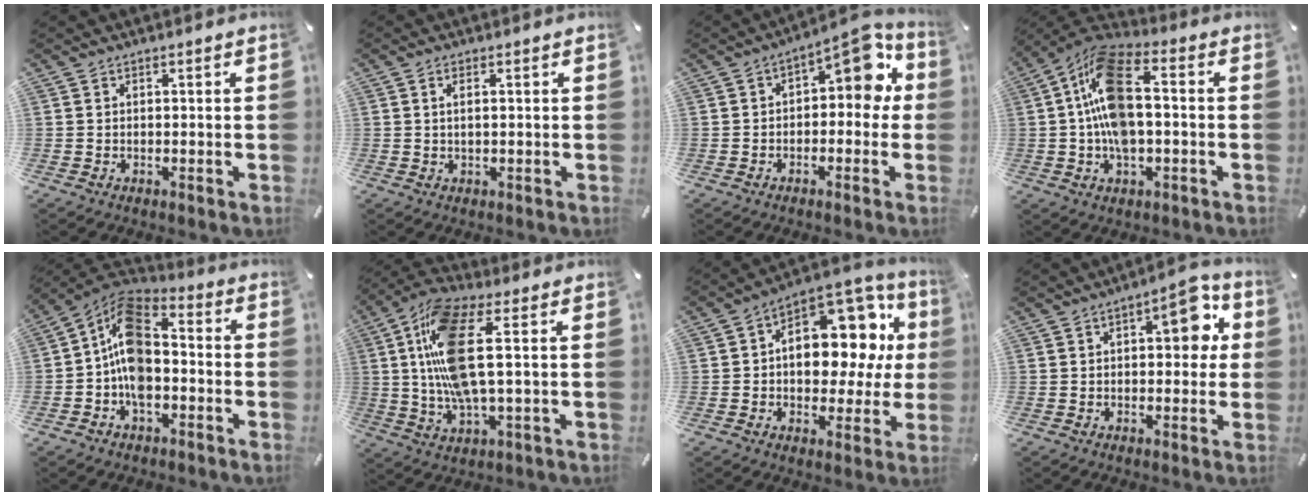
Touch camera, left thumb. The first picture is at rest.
{"total": 1.7, "force": [0.4, 0.5, 1.6], "torque": [-0.033, 0.001, 0.006]}
{"total": 8.6, "force": [3.2, 4.1, 6.8], "torque": [-0.082, -0.030, 0.045]}
{"total": 13.7, "force": [-0.3, 7.3, 11.6], "torque": [-0.239, 0.008, -0.002]}
{"total": 12.3, "force": [-2.8, 7.7, 9.2], "torque": [-0.177, 0.012, -0.053]}
{"total": 15.7, "force": [2.6, 5.3, 14.5], "torque": [-0.315, -0.016, 0.039]}
{"total": 15.7, "force": [4.4, 10.8, 10.5], "torque": [-0.131, -0.046, 0.079]}
{"total": 9.9, "force": [2.4, 4.8, 8.3], "torque": [-0.093, -0.007, 0.030]}